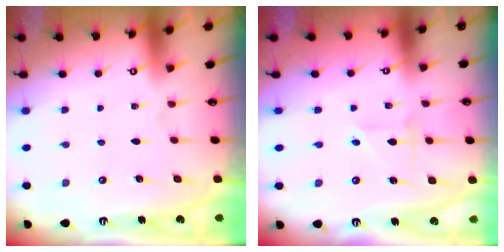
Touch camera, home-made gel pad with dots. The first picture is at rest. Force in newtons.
{"total": 2.4, "press": 2.2, "slide": 1.0}